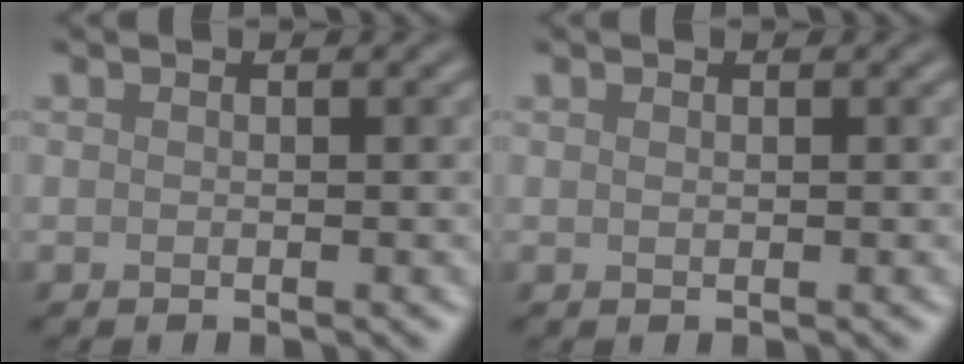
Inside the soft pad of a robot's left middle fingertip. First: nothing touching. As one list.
[{"total": 0.0}]